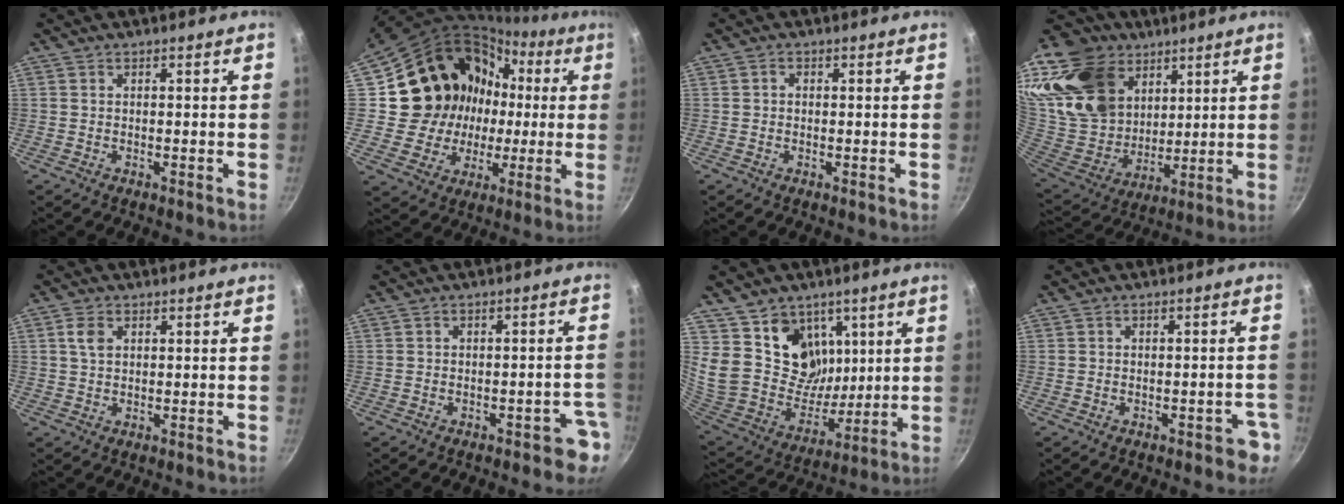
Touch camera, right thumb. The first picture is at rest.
{"total": 19.2, "force": [1.3, 17.8, 7.2], "torque": [-0.111, 0.035, 0.033]}
{"total": 0.9, "force": [0.0, 0.8, 0.5], "torque": [-0.009, 0.006, 0.000]}
{"total": 28.4, "force": [14.4, 20.1, 14.0], "torque": [-0.266, -0.036, 0.280]}
{"total": 3.2, "force": [1.0, 2.1, 2.1], "torque": [-0.037, 0.001, 0.018]}
{"total": 4.2, "force": [-2.5, 2.2, 2.6], "torque": [0.004, 0.038, -0.020]}
{"total": 18.9, "force": [9.1, 14.3, 8.3], "torque": [-0.119, -0.077, 0.179]}
{"total": 3.7, "force": [-2.0, 2.1, 2.3], "torque": [-0.001, 0.028, -0.012]}